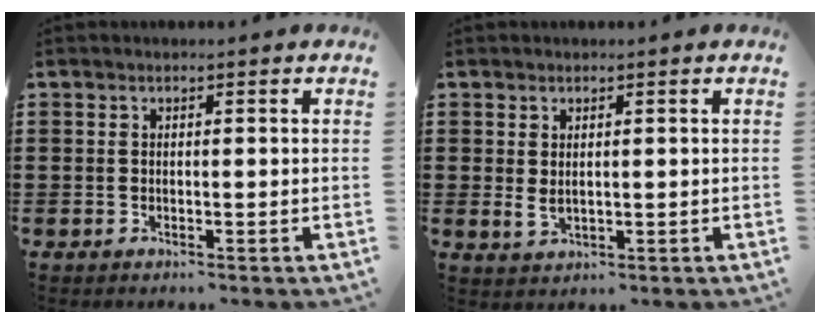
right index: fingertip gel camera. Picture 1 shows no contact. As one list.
[{"total": 1.8, "force": [0.6, 0.9, 1.4], "torque": [-0.027, 0.002, 0.012]}]